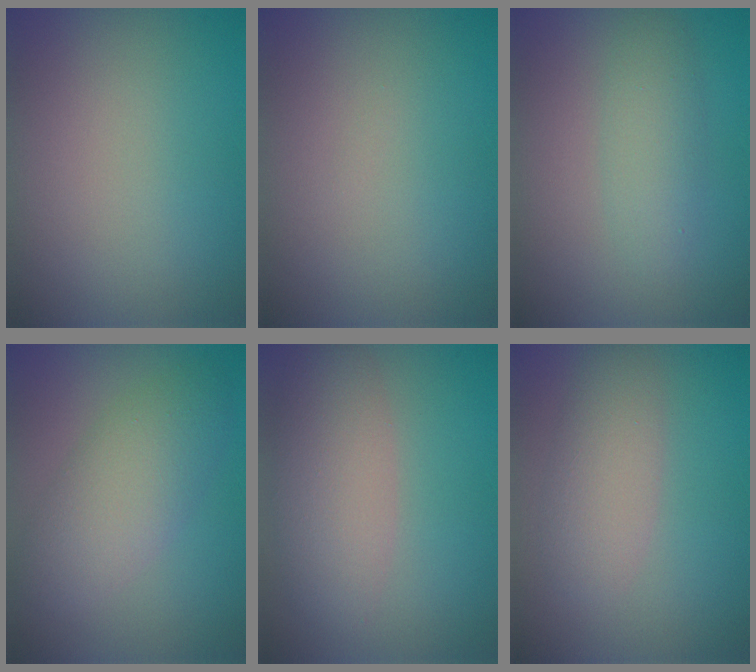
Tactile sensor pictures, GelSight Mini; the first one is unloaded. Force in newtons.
{"total": 0.0}
{"total": 2.4, "press": 2.4, "slide": 0.0}
{"total": 4.7, "press": 4.7, "slide": 0.0}
{"total": 4.6, "press": 4.6, "slide": 0.2}
{"total": 3.2, "press": 3.2, "slide": 0.2}